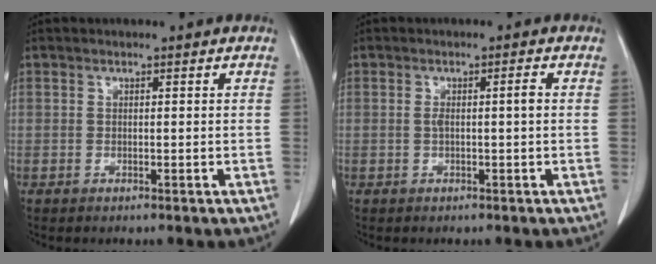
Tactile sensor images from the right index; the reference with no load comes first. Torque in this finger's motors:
{"motor_torque": [0.10, -0.03, 0.02, 0.02]}